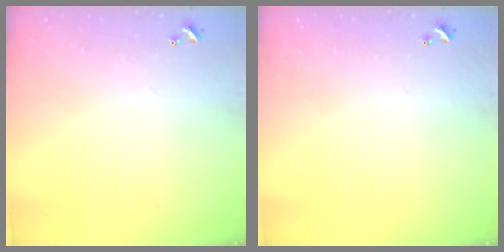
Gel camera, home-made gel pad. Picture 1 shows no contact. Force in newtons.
{"total": 0.0}